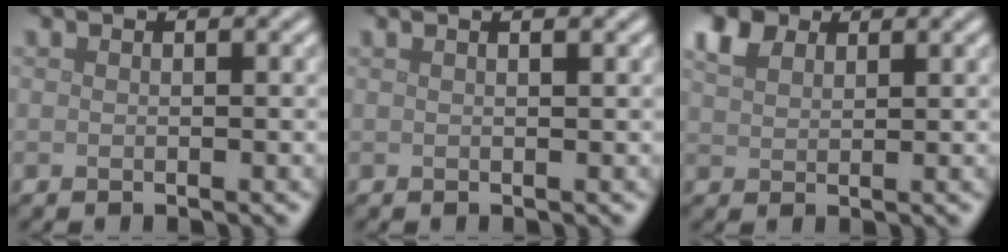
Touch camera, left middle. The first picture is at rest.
{"total": 1.5, "force": [0.9, 0.5, 1.0], "torque": [-0.008, -0.002, 0.001]}
{"total": 3.3, "force": [2.3, 1.8, 1.5], "torque": [-0.039, 0.012, 0.046]}